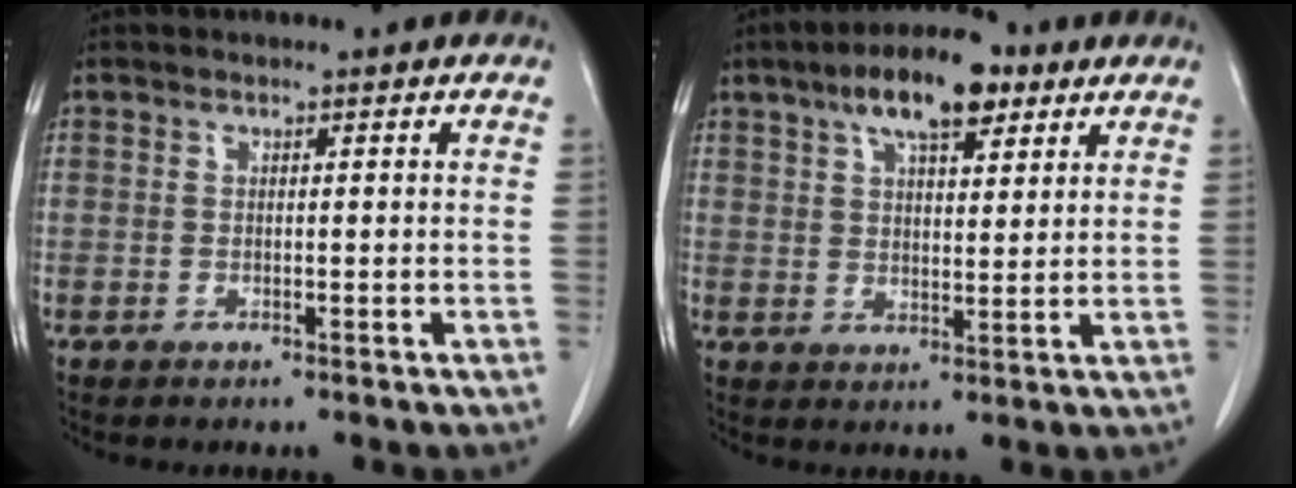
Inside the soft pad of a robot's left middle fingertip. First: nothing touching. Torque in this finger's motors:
{"motor_torque": [1.33, -0.82, 0.13, 0.09]}